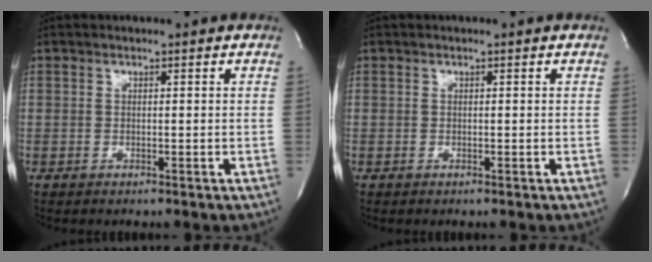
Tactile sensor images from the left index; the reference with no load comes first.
{"total": 0.0}